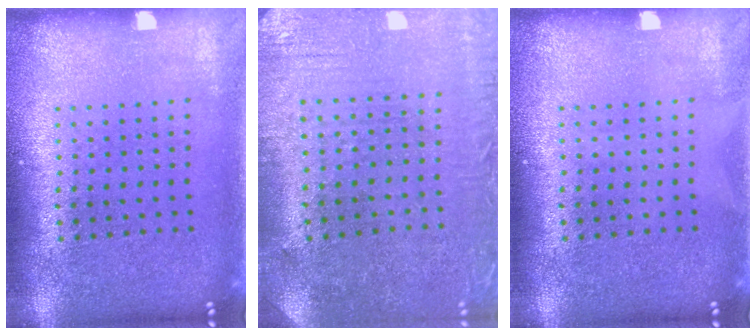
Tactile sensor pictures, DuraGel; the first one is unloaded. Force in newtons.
{"total": 0.6, "press": 0.4, "slide": 0.5}
{"total": 0.0}